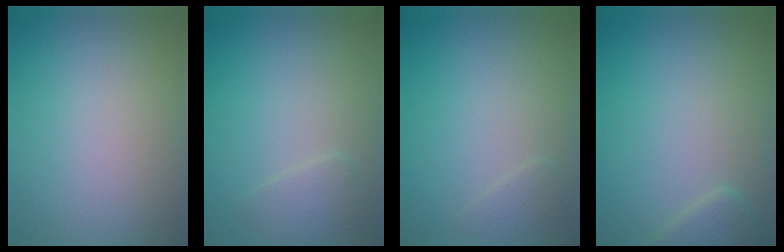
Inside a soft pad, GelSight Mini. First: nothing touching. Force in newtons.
{"total": 1.5, "press": 1.5, "slide": 0.1}
{"total": 0.9, "press": 0.9, "slide": 0.0}
{"total": 0.9, "press": 0.9, "slide": 0.1}